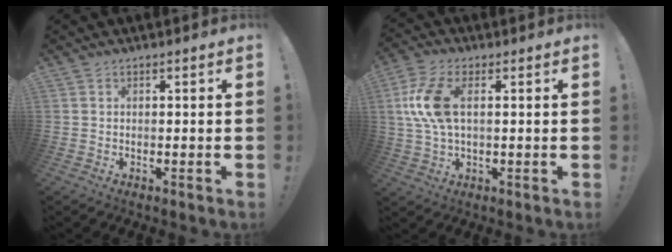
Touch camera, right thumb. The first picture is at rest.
{"total": 11.6, "force": [2.0, 5.8, 9.9], "torque": [-0.200, -0.006, 0.037]}